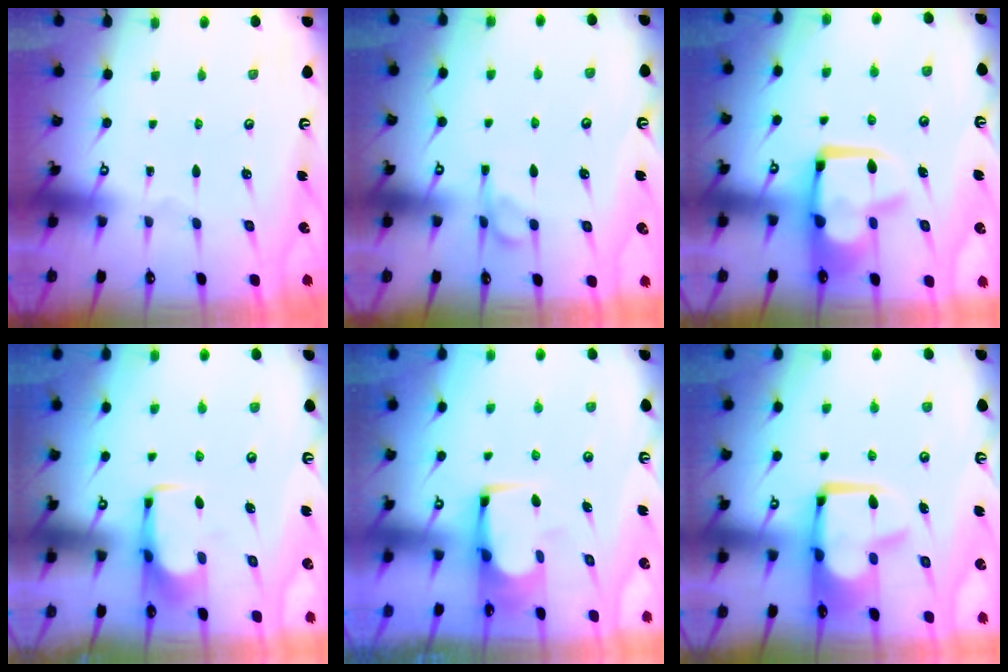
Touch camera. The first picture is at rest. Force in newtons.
{"total": 5.3, "press": 5.2, "slide": 0.8}
{"total": 8.4, "press": 8.3, "slide": 1.2}
{"total": 1.7, "press": 1.6, "slide": 0.5}
{"total": 2.9, "press": 2.9, "slide": 0.2}
{"total": 3.7, "press": 3.4, "slide": 1.5}